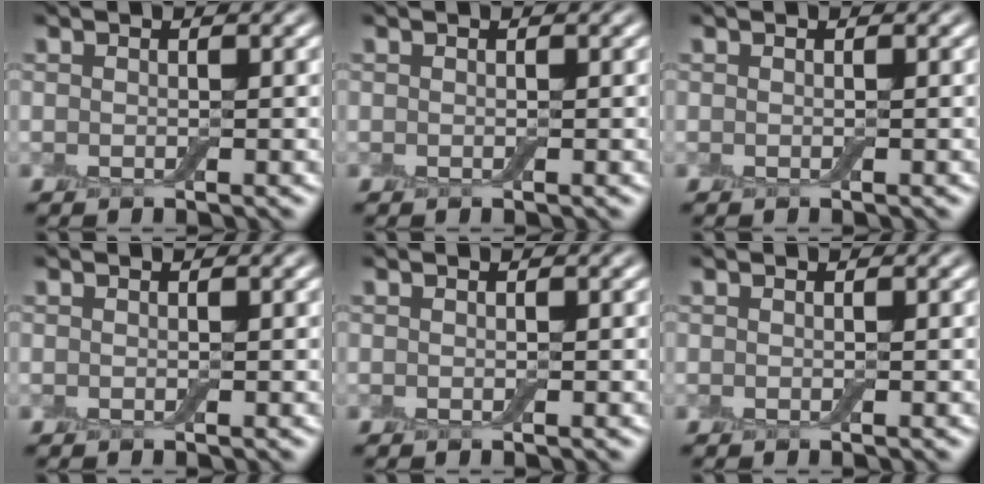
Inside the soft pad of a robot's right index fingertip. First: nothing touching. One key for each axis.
{"total": 0.0}
{"total": 0.0}
{"total": 0.0}
{"total": 0.0}
{"total": 0.0}